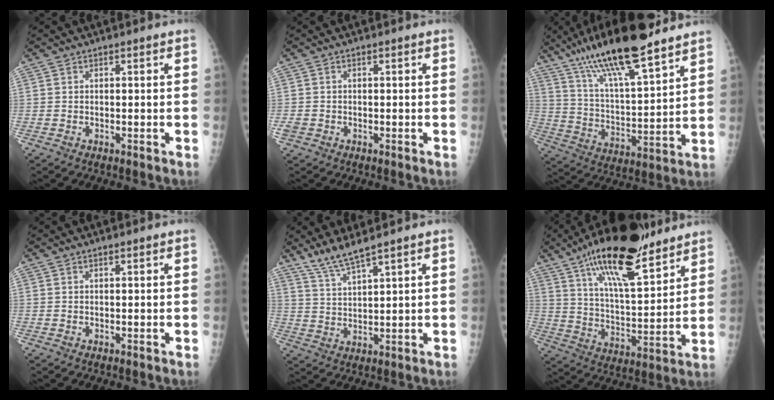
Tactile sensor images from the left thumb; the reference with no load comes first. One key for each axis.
{"total": 1.6, "fx": -0.2, "fy": 1.3, "fz": 0.8, "tx": -0.018, "ty": 0.000, "tz": -0.002}
{"total": 20.9, "fx": 15.2, "fy": 4.0, "fz": 13.8, "tx": -0.234, "ty": -0.054, "tz": 0.270}
{"total": 0.8, "fx": 0.6, "fy": 0.2, "fz": 0.5, "tx": -0.008, "ty": -0.001, "tz": 0.010}
{"total": 6.0, "fx": 5.1, "fy": -0.2, "fz": 3.2, "tx": -0.069, "ty": -0.031, "tz": 0.112}
{"total": 22.0, "fx": 15.0, "fy": 6.6, "fz": 14.7, "tx": -0.226, "ty": -0.063, "tz": 0.253}